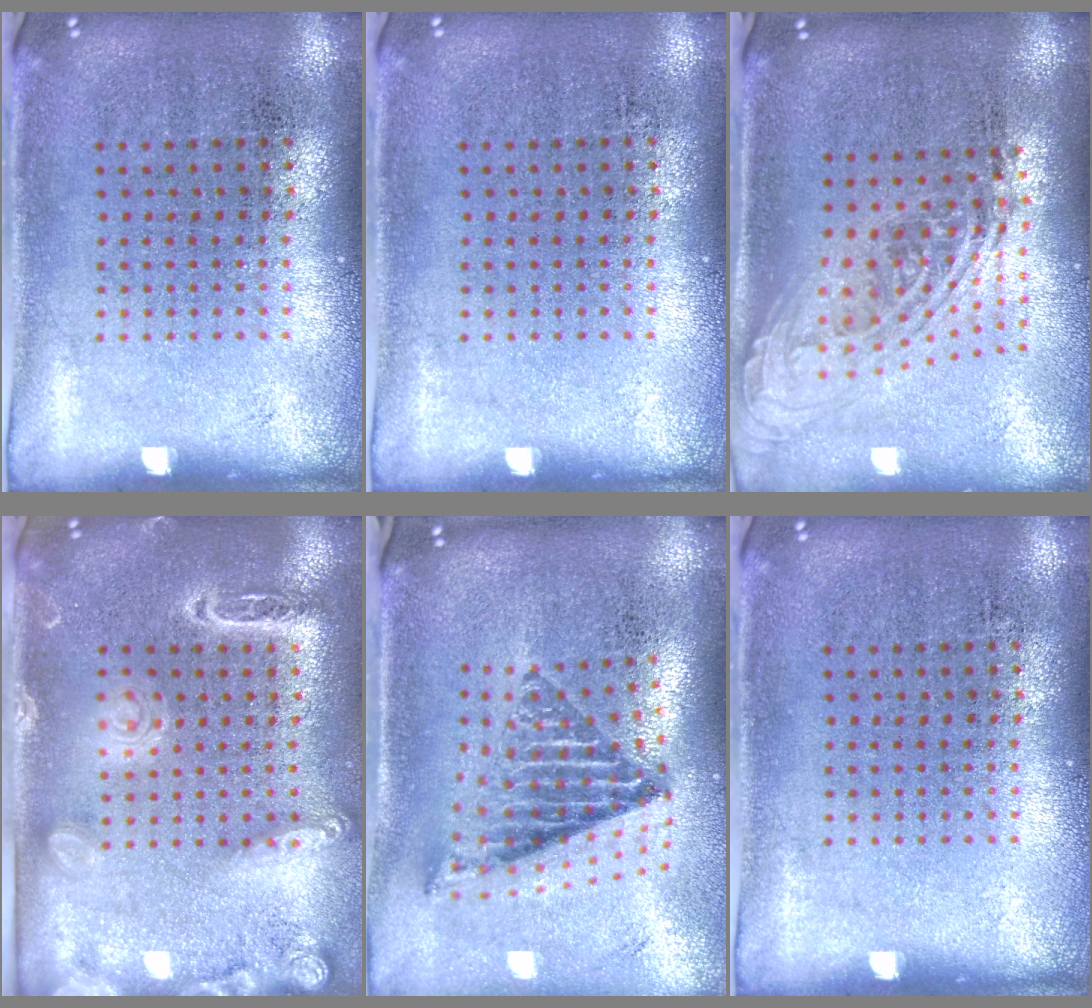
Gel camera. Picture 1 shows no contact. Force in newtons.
{"total": 0.0}
{"total": 2.2, "press": 1.6, "slide": 1.5}
{"total": 2.1, "press": 1.9, "slide": 0.9}
{"total": 1.9, "press": 1.5, "slide": 1.2}
{"total": 0.0}